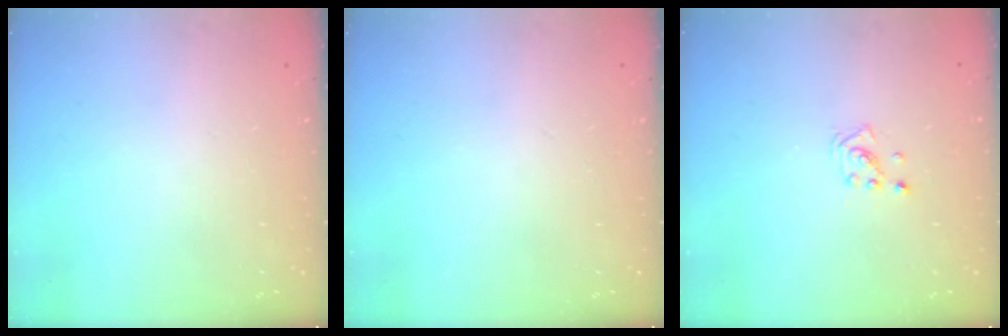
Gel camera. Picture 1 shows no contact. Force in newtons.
{"total": 0.0}
{"total": 1.9, "press": 1.9, "slide": 0.1}